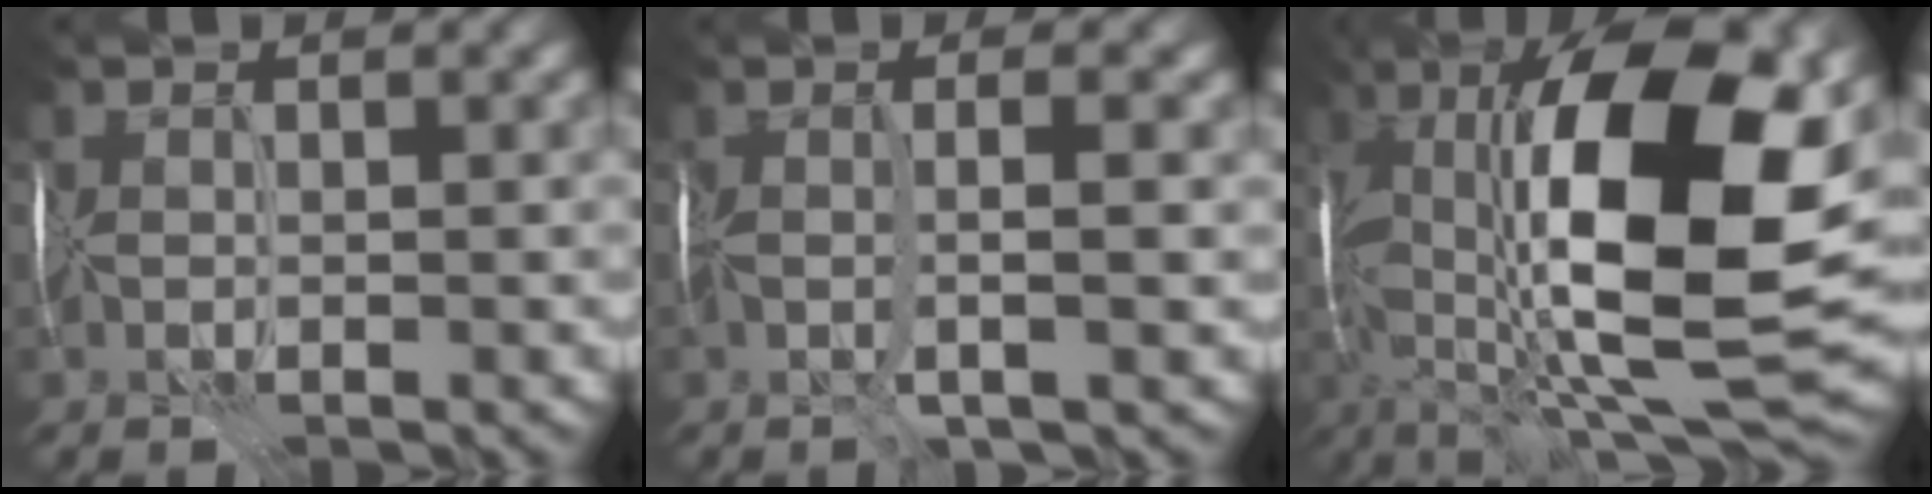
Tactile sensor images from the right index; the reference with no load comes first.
{"total": 2.1, "force": [-0.4, 0.1, 2.1], "torque": [-0.038, -0.003, -0.008]}
{"total": 17.7, "force": [1.3, 7.2, 16.1], "torque": [-0.275, 0.010, 0.016]}